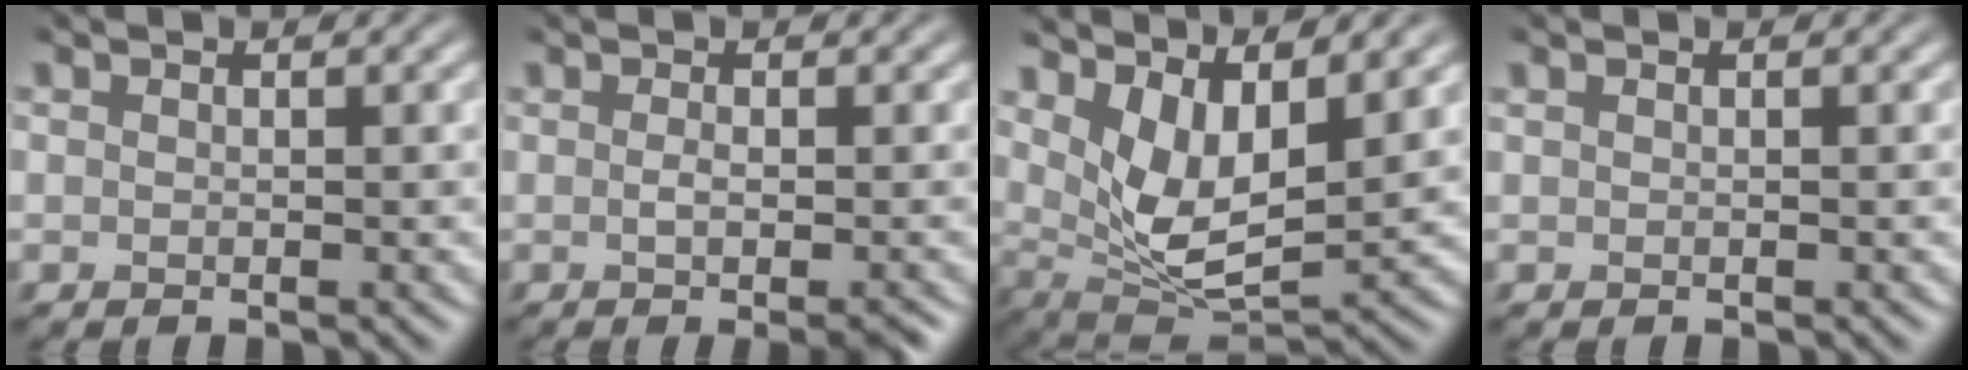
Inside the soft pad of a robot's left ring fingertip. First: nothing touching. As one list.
[{"total": 1.6, "force": [-0.3, 0.0, 1.6], "torque": [-0.016, -0.001, -0.007]}, {"total": 5.2, "force": [1.8, 2.2, 4.3], "torque": [-0.084, -0.023, 0.031]}, {"total": 0.0}]